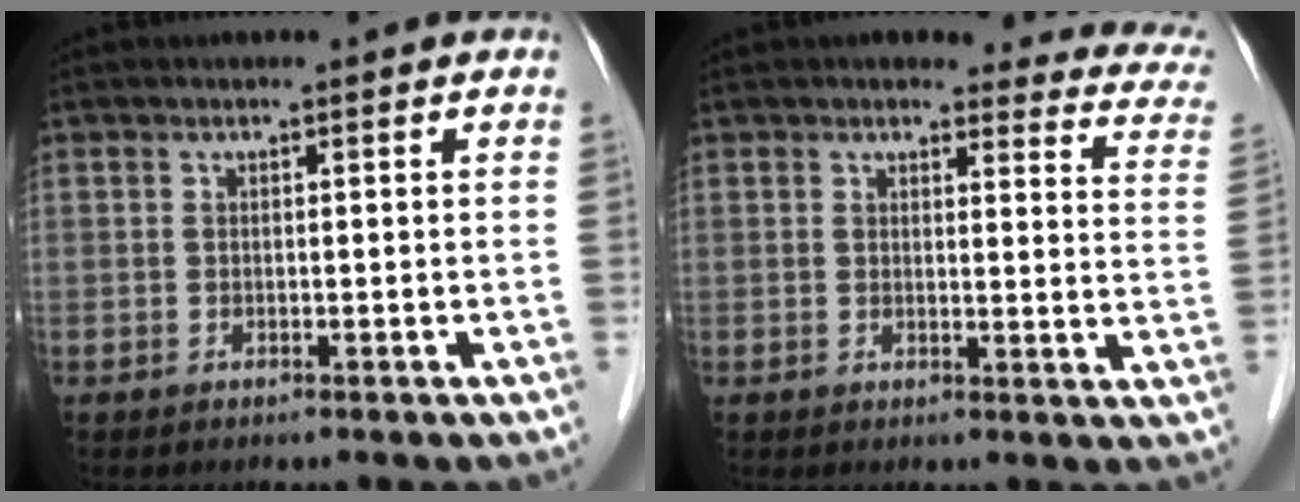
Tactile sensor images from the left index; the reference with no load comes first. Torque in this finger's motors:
{"motor_torque": [0.33, -0.35, 0.24, 0.01]}